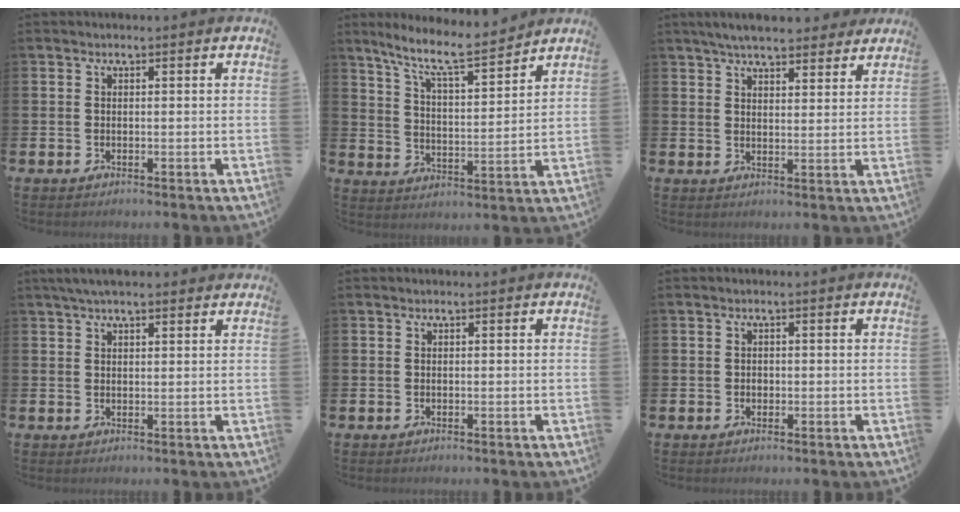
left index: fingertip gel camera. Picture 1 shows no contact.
{"total": 8.9, "force": [7.9, 0.9, 3.9], "torque": [-0.099, -0.047, 0.137]}
{"total": 5.9, "force": [5.6, 1.0, 1.5], "torque": [-0.043, -0.017, 0.104]}
{"total": 3.3, "force": [2.7, 0.8, 1.7], "torque": [-0.036, 0.000, 0.050]}
{"total": 0.0}
{"total": 0.7, "force": [0.0, 0.7, 0.3], "torque": [-0.006, 0.006, -0.002]}